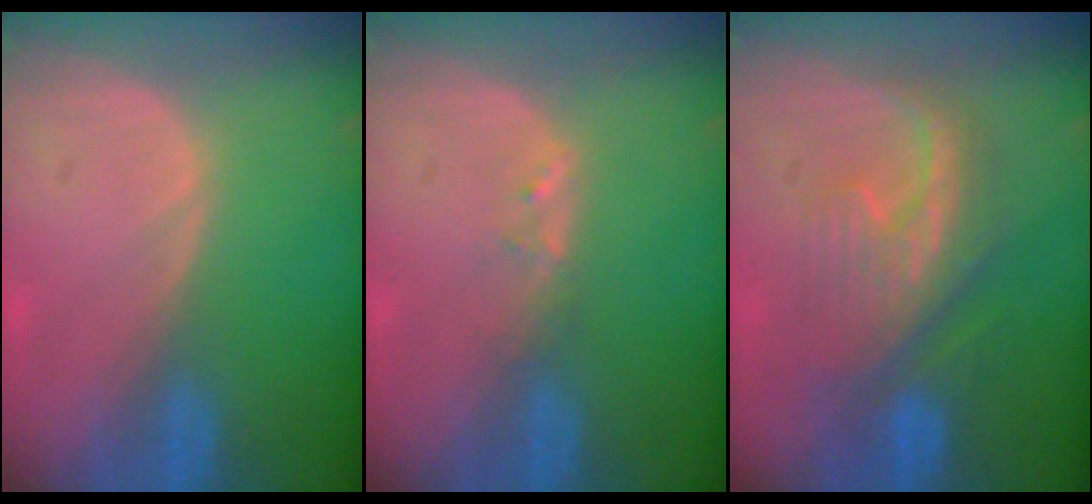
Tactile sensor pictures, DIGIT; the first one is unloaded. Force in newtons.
{"total": 1.2, "press": 1.1, "slide": 0.2}
{"total": 7.9, "press": 7.8, "slide": 1.2}